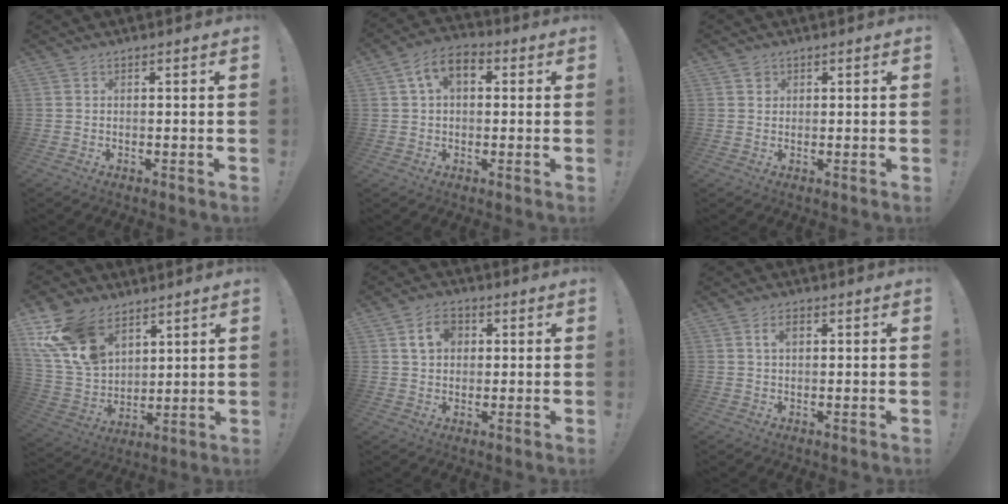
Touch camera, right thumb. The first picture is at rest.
{"total": 8.2, "force": [2.1, 5.1, 6.1], "torque": [-0.105, 0.010, 0.043]}
{"total": 1.9, "force": [0.8, 1.6, 0.4], "torque": [-0.008, 0.001, 0.016]}
{"total": 18.0, "force": [10.2, 11.6, 9.2], "torque": [-0.195, -0.050, 0.200]}
{"total": 7.6, "force": [2.4, 5.9, 4.2], "torque": [-0.064, 0.008, 0.046]}
{"total": 3.2, "force": [1.0, 1.8, 2.4], "torque": [-0.035, 0.000, 0.014]}